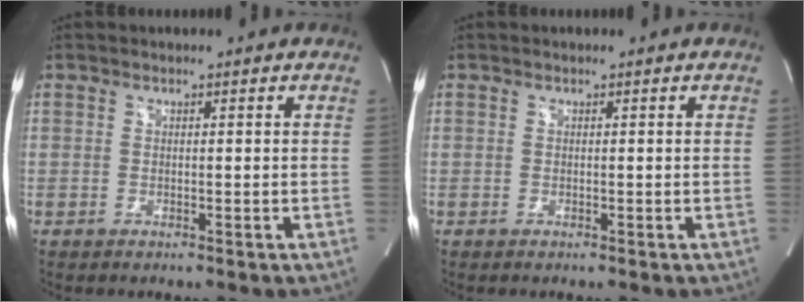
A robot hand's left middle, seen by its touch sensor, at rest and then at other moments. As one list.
[{"total": 0.0}]